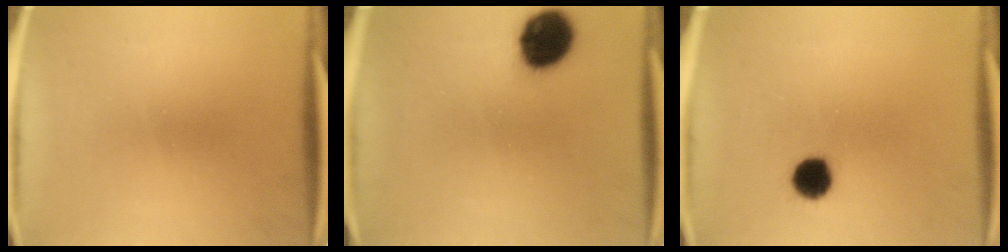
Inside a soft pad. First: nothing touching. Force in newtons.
{"total": 12.5}
{"total": 6.0}